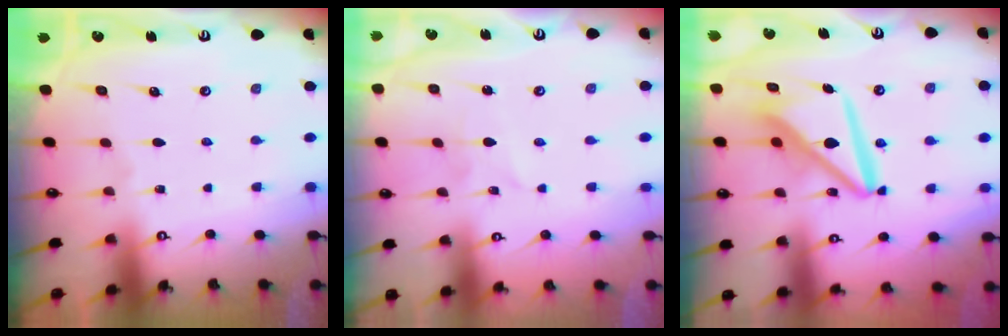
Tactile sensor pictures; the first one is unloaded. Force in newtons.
{"total": 1.7, "press": 1.6, "slide": 0.2}
{"total": 12.7, "press": 12.6, "slide": 1.4}